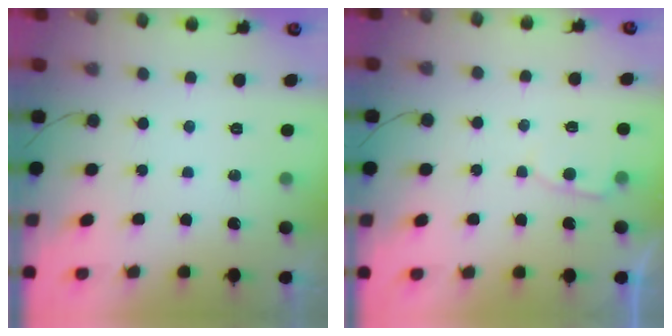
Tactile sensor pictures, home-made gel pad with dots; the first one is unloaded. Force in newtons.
{"total": 2.7, "press": 2.7, "slide": 0.3}